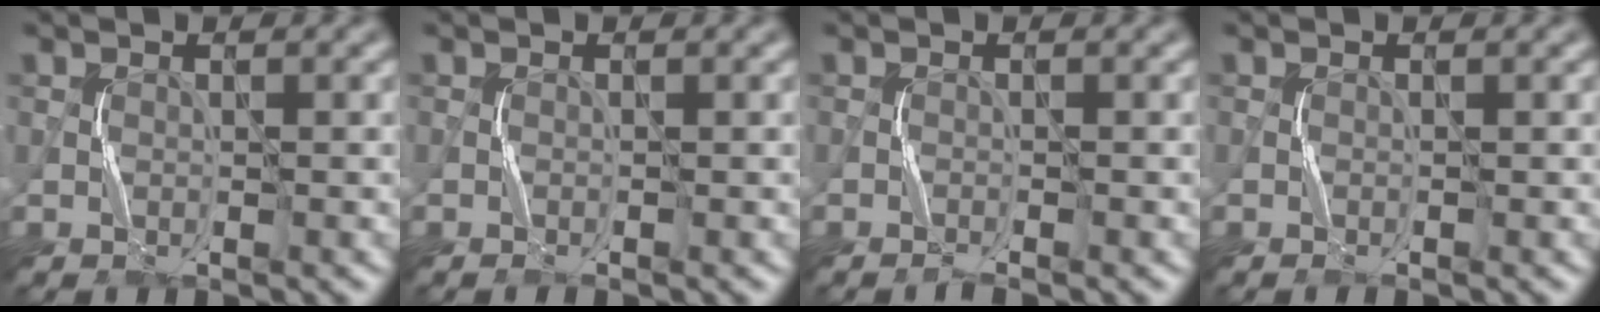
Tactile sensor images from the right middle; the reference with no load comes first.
{"total": 0.0}
{"total": 0.7, "force": [-0.6, -0.2, 0.2], "torque": [-0.003, 0.003, -0.015]}
{"total": 0.0}